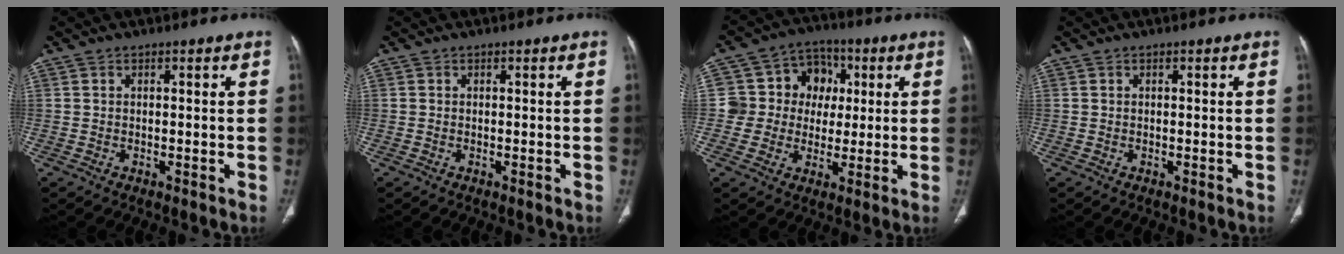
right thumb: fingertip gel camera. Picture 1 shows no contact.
{"total": 0.0}
{"total": 11.5, "force": [1.4, 10.6, 4.1], "torque": [-0.016, 0.018, 0.022]}
{"total": 0.0}